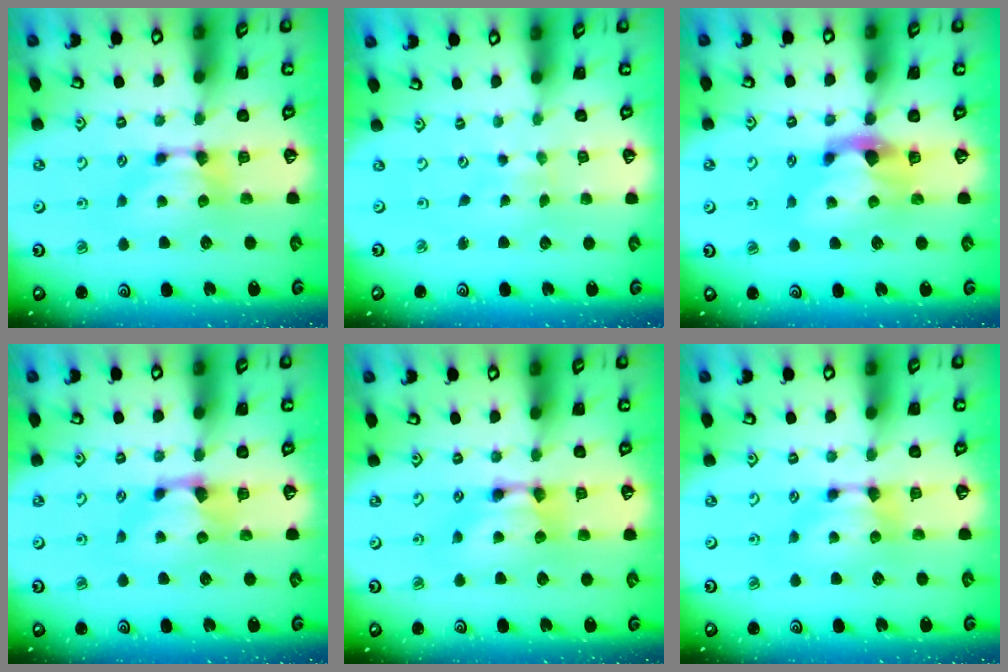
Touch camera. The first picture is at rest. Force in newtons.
{"total": 4.3, "press": 4.3, "slide": 0.2}
{"total": 2.9, "press": 2.6, "slide": 1.3}
{"total": 0.6, "press": 0.0, "slide": 0.6}
{"total": 2.1, "press": 2.1, "slide": 0.1}
{"total": 0.0}